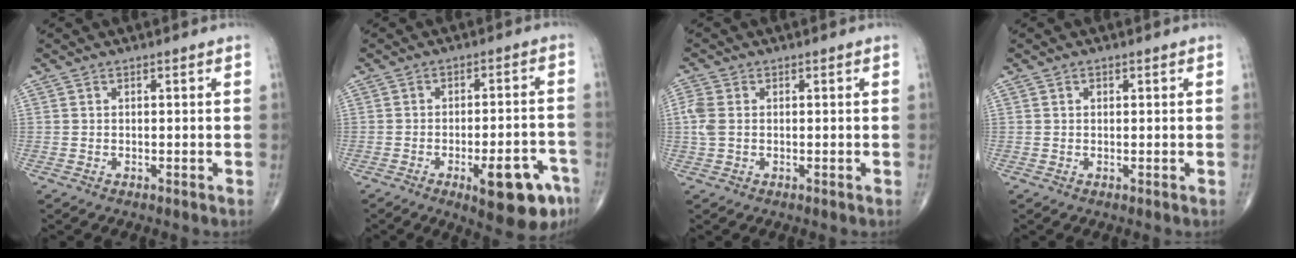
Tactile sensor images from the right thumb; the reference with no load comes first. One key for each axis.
{"total": 13.1, "fx": -6.4, "fy": 4.3, "fz": 10.5, "tx": -0.119, "ty": 0.029, "tz": -0.077}
{"total": 3.5, "fx": 0.1, "fy": 2.3, "fz": 2.6, "tx": -0.085, "ty": 0.004, "tz": 0.000}
{"total": 0.7, "fx": 0.2, "fy": 0.5, "fz": 0.3, "tx": -0.002, "ty": -0.001, "tz": 0.004}